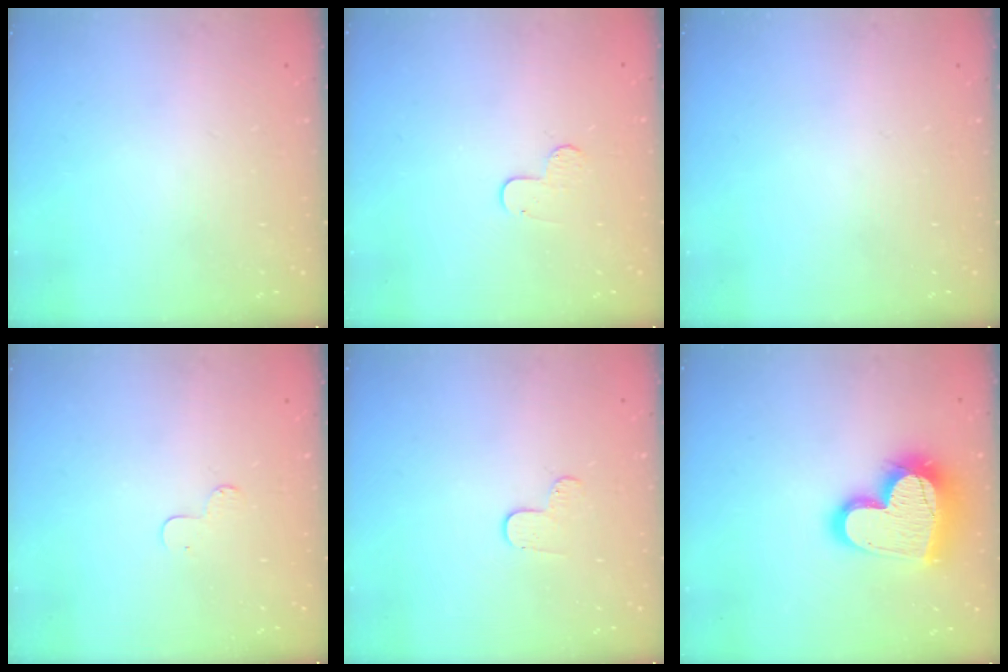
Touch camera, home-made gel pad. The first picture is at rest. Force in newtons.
{"total": 5.5, "press": 5.5, "slide": 0.5}
{"total": 0.0}
{"total": 3.3, "press": 3.3, "slide": 0.3}
{"total": 4.0, "press": 3.9, "slide": 0.4}
{"total": 21.2, "press": 21.1, "slide": 1.9}